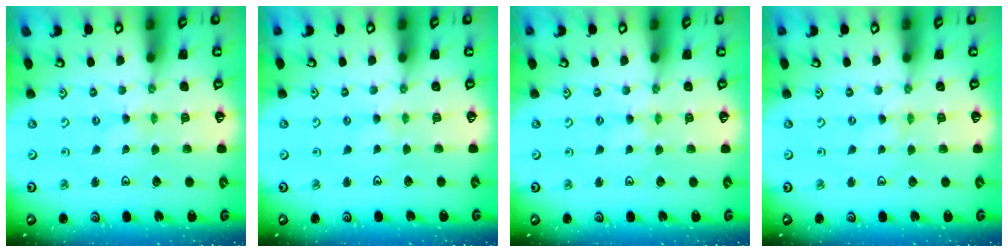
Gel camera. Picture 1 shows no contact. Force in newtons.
{"total": 1.5, "press": 1.4, "slide": 0.4}
{"total": 2.6, "press": 2.5, "slide": 0.4}
{"total": 0.0}